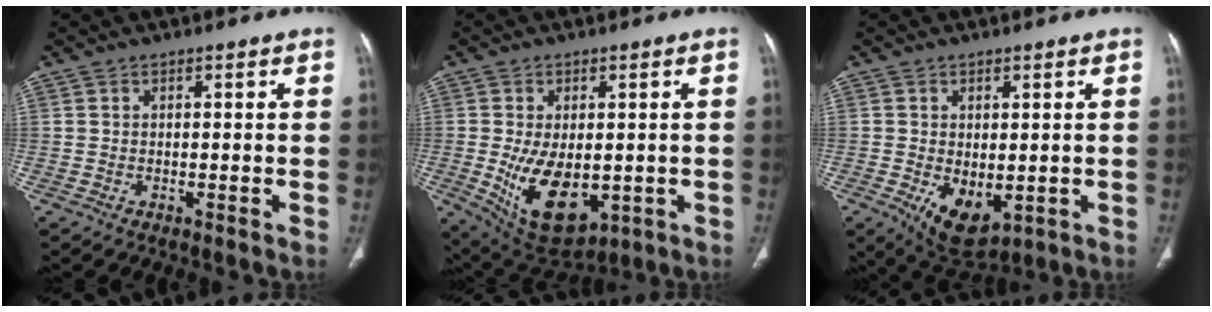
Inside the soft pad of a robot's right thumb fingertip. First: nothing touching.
{"total": 13.3, "force": [-2.1, 7.6, 10.7], "torque": [-0.164, -0.017, -0.006]}
{"total": 8.3, "force": [-1.7, 4.9, 6.5], "torque": [-0.094, -0.015, -0.007]}